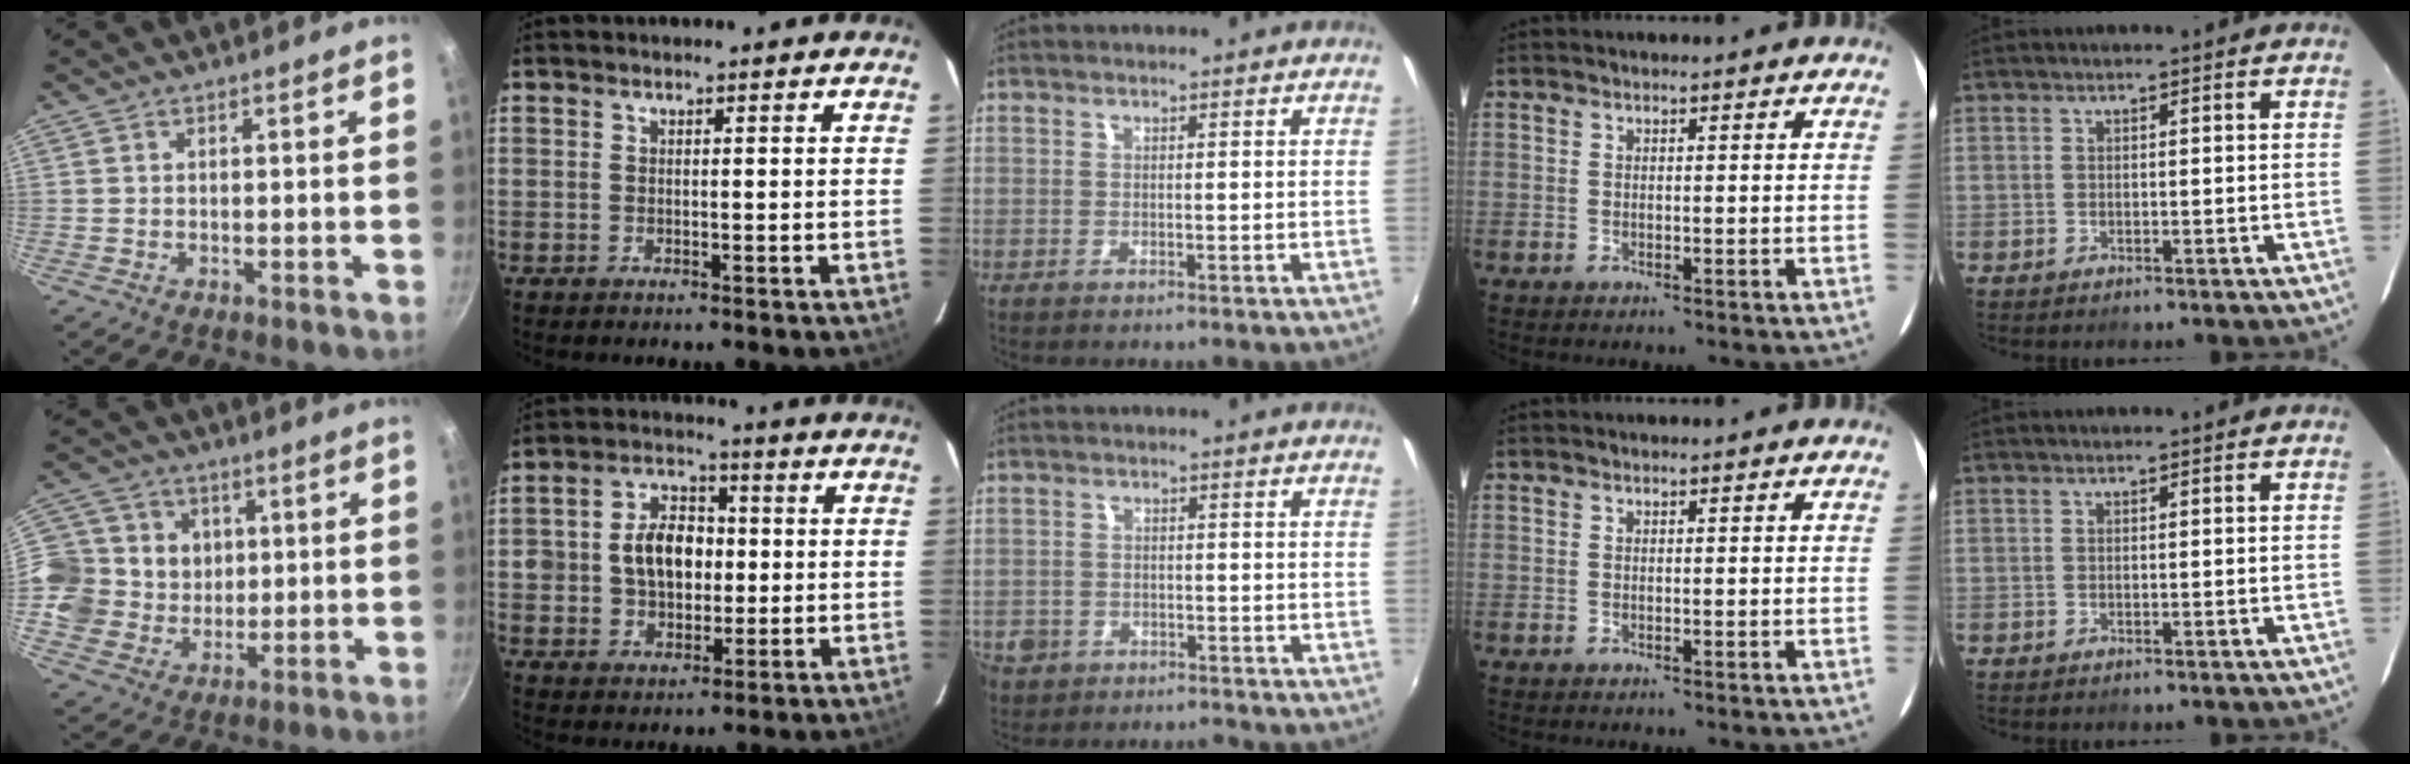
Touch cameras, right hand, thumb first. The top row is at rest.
{"thumb": {"total": 13.2, "force": [2.2, 12.3, 4.4], "torque": [-0.053, -0.002, 0.032]}, "index": {"total": 9.8, "force": [0.2, 7.2, 6.6], "torque": [-0.126, 0.027, 0.011]}, "middle": {"total": 4.7, "force": [-3.0, 3.4, 1.1], "torque": [-0.044, -0.003, -0.051]}}